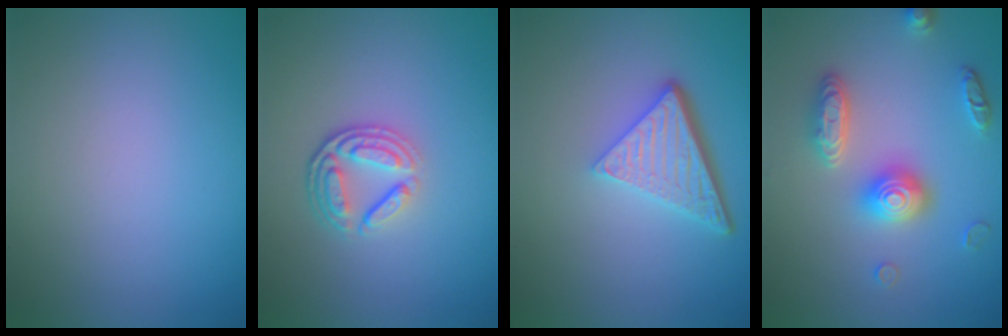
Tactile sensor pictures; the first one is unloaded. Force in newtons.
{"total": 3.8, "press": 2.8, "slide": 2.6}
{"total": 5.1, "press": 3.6, "slide": 3.6}
{"total": 3.9, "press": 3.5, "slide": 1.8}